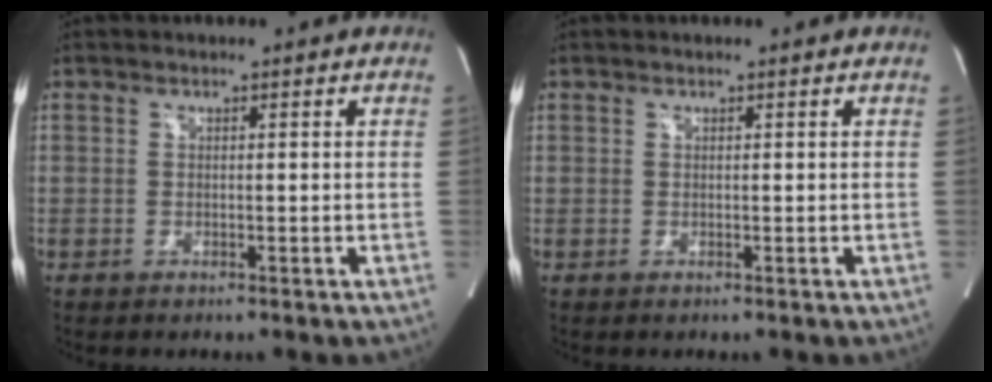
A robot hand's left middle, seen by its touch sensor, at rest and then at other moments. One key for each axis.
{"total": 0.0}